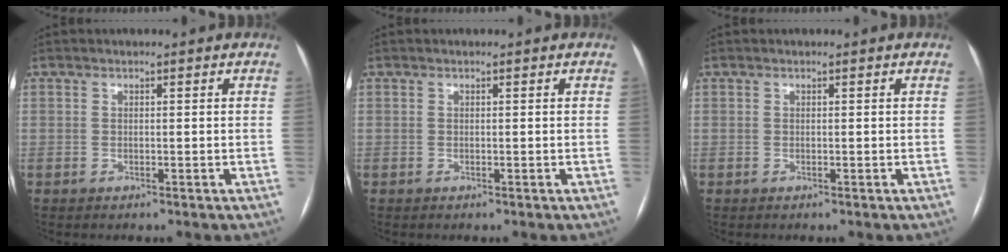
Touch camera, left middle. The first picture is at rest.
{"total": 0.0}
{"total": 0.0}